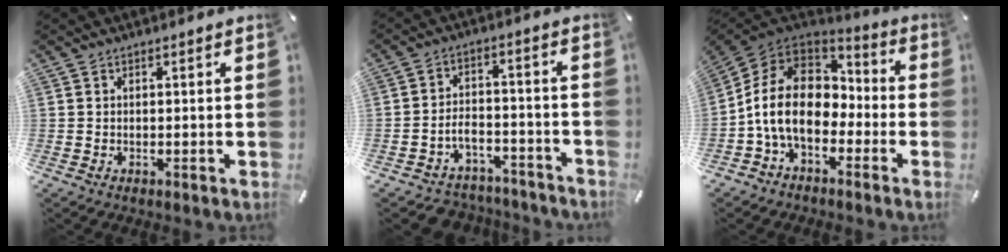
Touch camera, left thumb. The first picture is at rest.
{"total": 6.2, "force": [-3.4, 4.9, 1.8], "torque": [-0.027, 0.025, -0.058]}
{"total": 14.9, "force": [-3.6, 10.6, 9.8], "torque": [-0.216, 0.029, -0.069]}